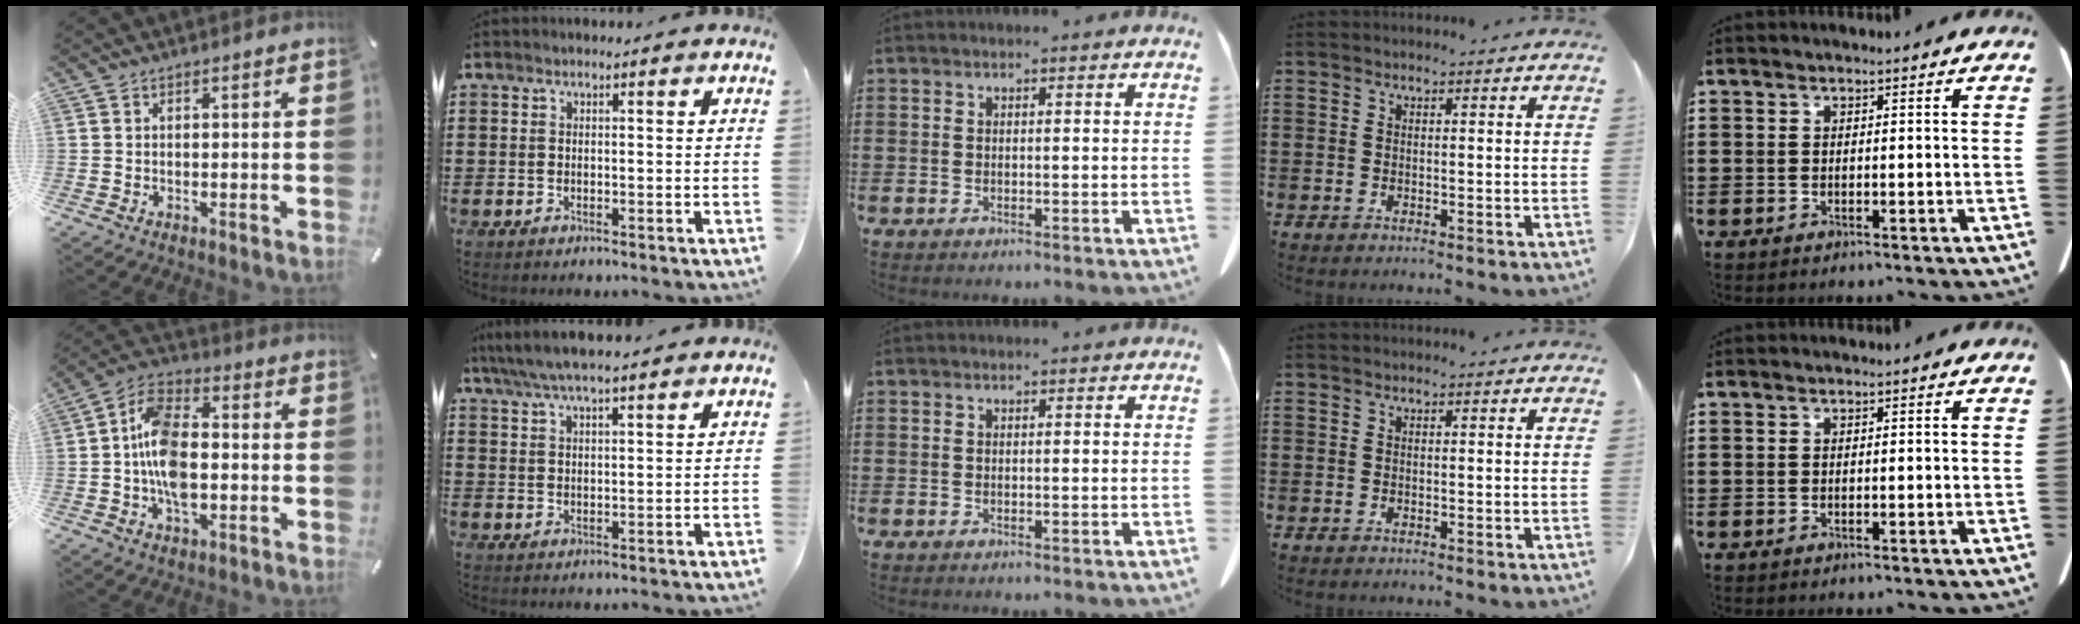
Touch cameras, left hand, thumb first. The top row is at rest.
{"thumb": {"total": 12.1, "force": [-2.2, 7.5, 9.2], "torque": [-0.199, 0.012, -0.039]}, "index": {"total": 4.7, "force": [4.0, 0.6, 2.4], "torque": [-0.057, -0.009, 0.070]}}